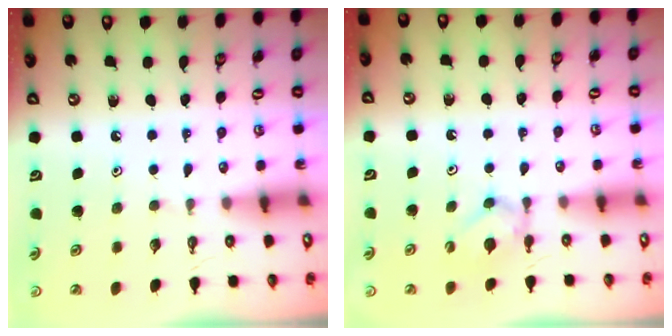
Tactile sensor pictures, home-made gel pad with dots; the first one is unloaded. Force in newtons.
{"total": 3.6, "press": 3.5, "slide": 0.6}